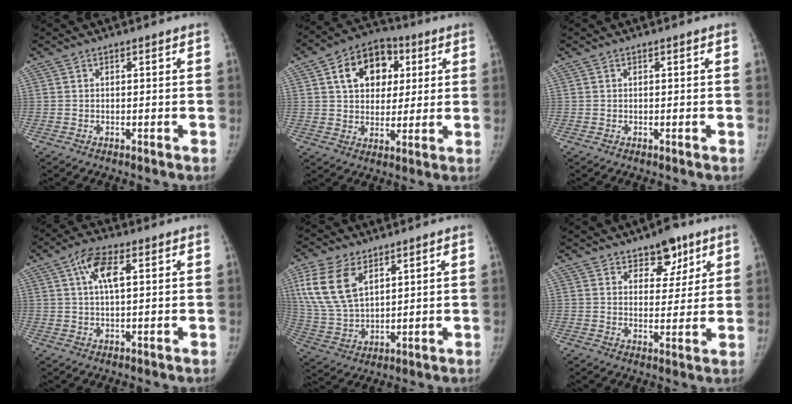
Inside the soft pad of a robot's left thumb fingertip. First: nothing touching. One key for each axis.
{"total": 14.2, "fx": 4.7, "fy": 10.3, "fz": 8.7, "tx": -0.101, "ty": 0.001, "tz": 0.071}
{"total": 0.0}
{"total": 7.0, "fx": 2.5, "fy": 2.8, "fz": 5.9, "tx": -0.113, "ty": 0.006, "tz": 0.043}
{"total": 13.7, "fx": 6.3, "fy": 7.9, "fz": 9.2, "tx": -0.189, "ty": -0.016, "tz": 0.138}
{"total": 8.0, "fx": 5.2, "fy": 4.2, "fz": 4.3, "tx": -0.025, "ty": -0.029, "tz": 0.076}